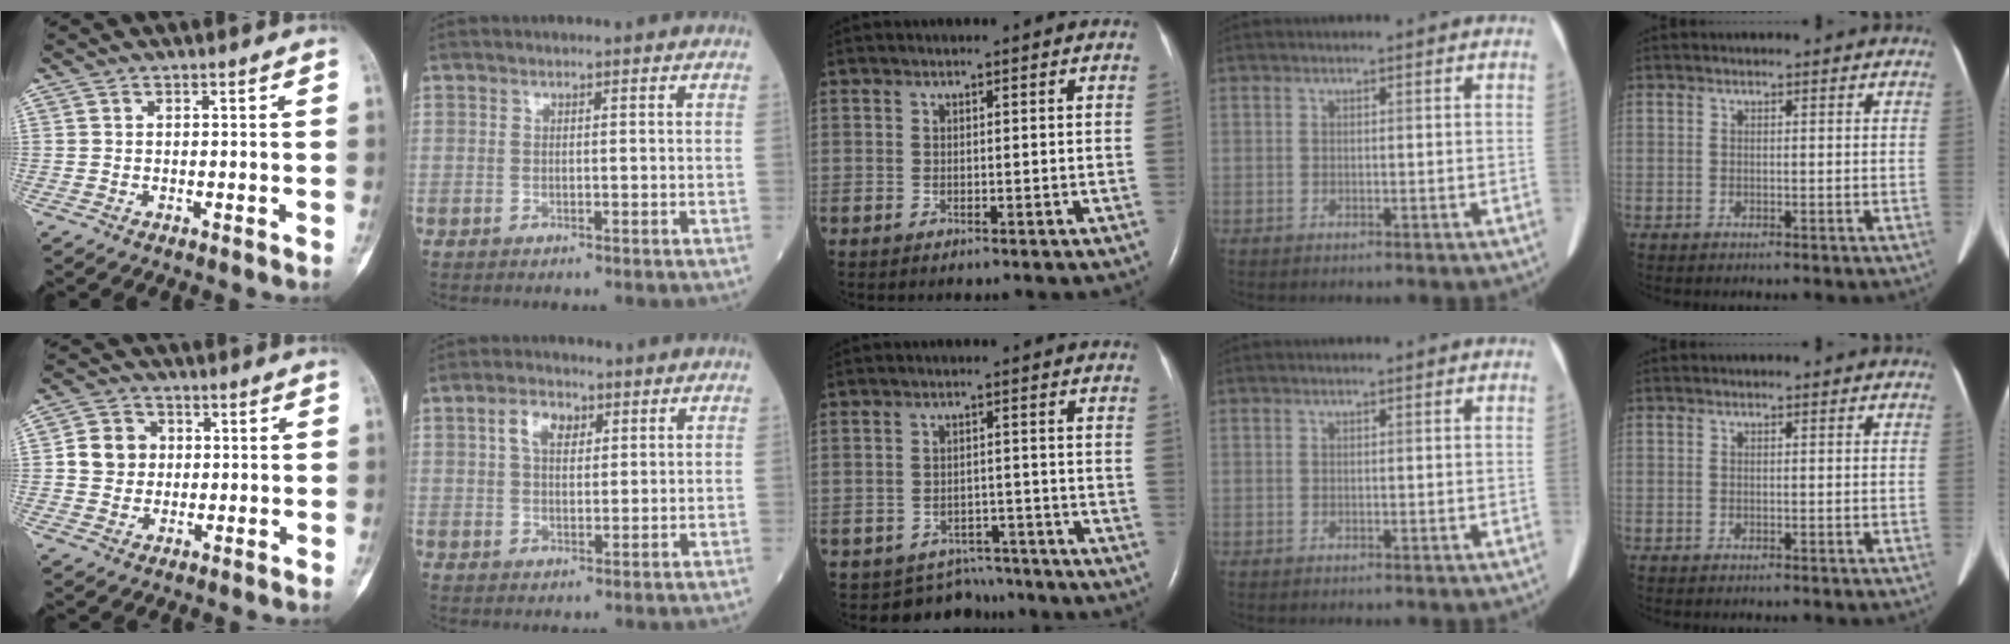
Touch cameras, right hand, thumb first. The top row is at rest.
{"thumb": {"total": 6.9, "force": [0.7, 6.2, 2.9], "torque": [-0.024, 0.006, 0.006]}, "index": {"total": 4.6, "force": [1.9, 2.6, 3.3], "torque": [-0.067, 0.012, 0.035]}, "middle": {"total": 6.9, "force": [-6.2, 2.8, -1.0], "torque": [0.017, 0.024, -0.080]}}